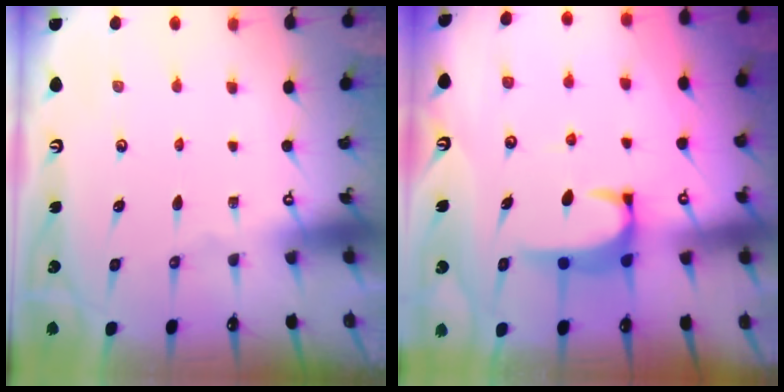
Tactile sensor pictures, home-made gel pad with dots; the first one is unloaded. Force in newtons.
{"total": 2.7, "press": 2.6, "slide": 0.7}